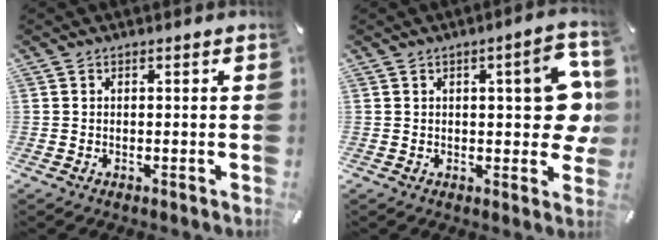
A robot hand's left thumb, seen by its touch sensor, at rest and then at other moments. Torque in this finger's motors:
{"motor_torque": [0.20, 0.16, 0.42, 0.23, 0.06]}